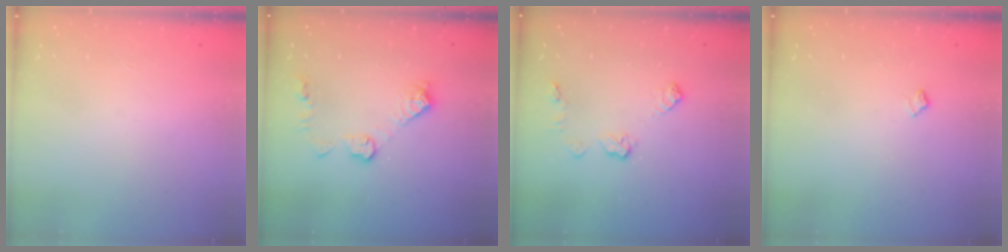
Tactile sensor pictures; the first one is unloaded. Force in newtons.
{"total": 9.8, "press": 9.8, "slide": 0.5}
{"total": 8.4, "press": 8.4, "slide": 0.3}
{"total": 4.5, "press": 4.5, "slide": 0.6}